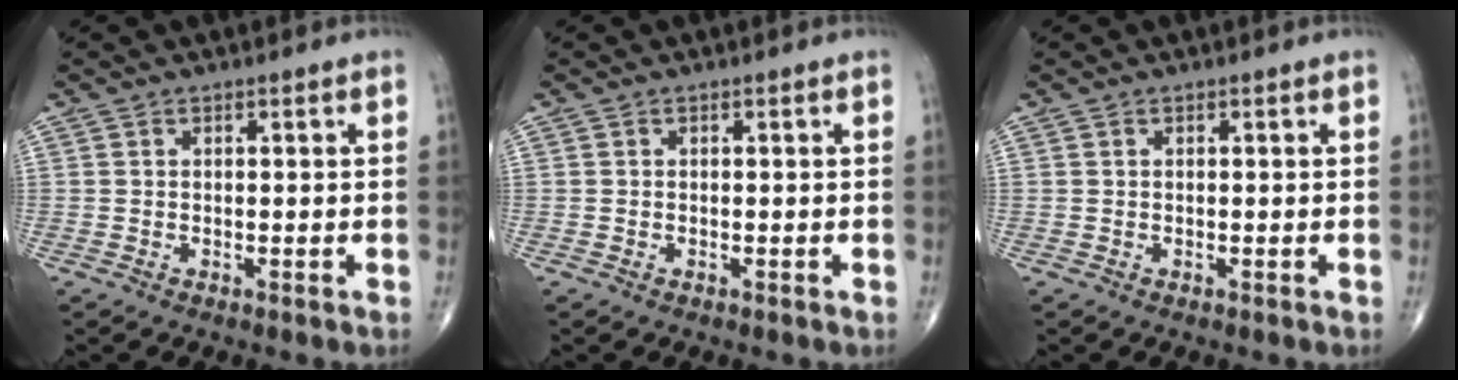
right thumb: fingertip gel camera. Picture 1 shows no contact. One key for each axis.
{"total": 0.0}
{"total": 0.0}